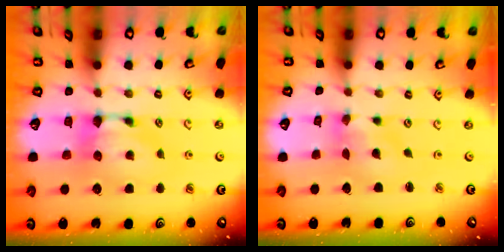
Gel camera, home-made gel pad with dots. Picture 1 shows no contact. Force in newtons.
{"total": 1.5, "press": 1.1, "slide": 1.0}